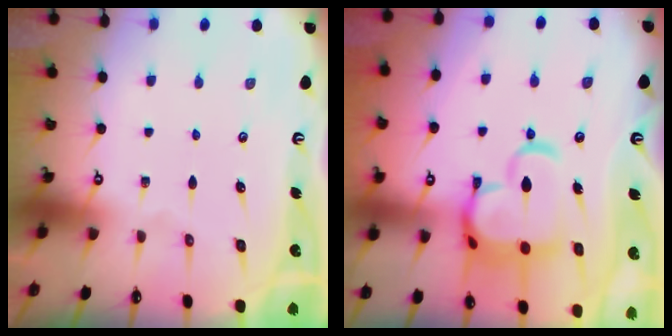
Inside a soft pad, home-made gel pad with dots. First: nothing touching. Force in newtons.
{"total": 11.3, "press": 11.2, "slide": 1.3}